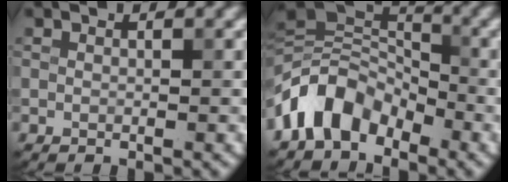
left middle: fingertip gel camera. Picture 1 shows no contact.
{"total": 7.0, "force": [-3.7, 4.5, 3.9], "torque": [-0.059, 0.009, -0.083]}